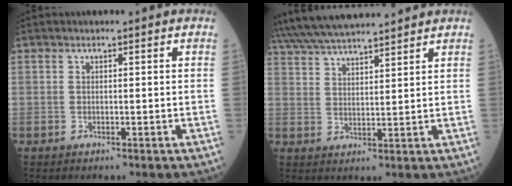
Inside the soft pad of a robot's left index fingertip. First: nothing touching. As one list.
[{"total": 12.8, "force": [11.7, 0.9, 5.0], "torque": [-0.103, 0.030, 0.199]}]